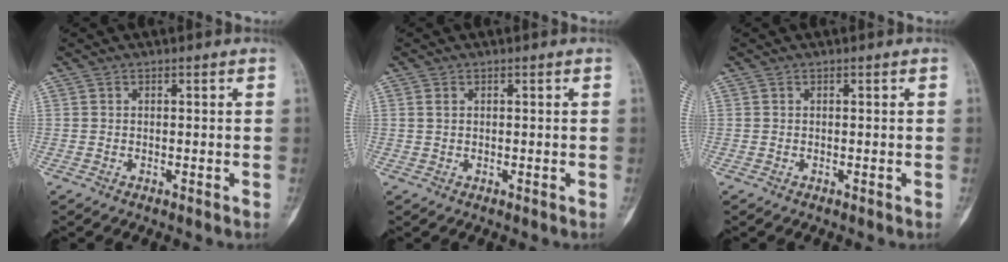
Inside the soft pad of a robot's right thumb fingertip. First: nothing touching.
{"total": 1.0, "force": [0.4, 0.7, 0.7], "torque": [-0.013, 0.003, 0.011]}
{"total": 0.0}